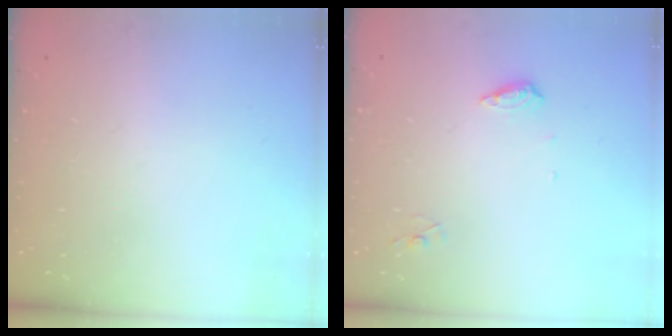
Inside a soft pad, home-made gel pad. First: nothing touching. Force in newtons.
{"total": 6.3, "press": 6.2, "slide": 0.6}